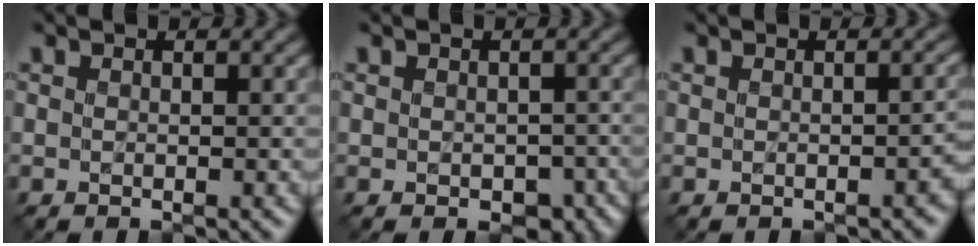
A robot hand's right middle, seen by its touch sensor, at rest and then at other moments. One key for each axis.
{"total": 2.6, "fx": -0.8, "fy": 1.8, "fz": 1.8, "tx": -0.023, "ty": -0.012, "tz": -0.006}
{"total": 1.4, "fx": -0.7, "fy": 0.5, "fz": 1.1, "tx": -0.015, "ty": 0.002, "tz": -0.007}